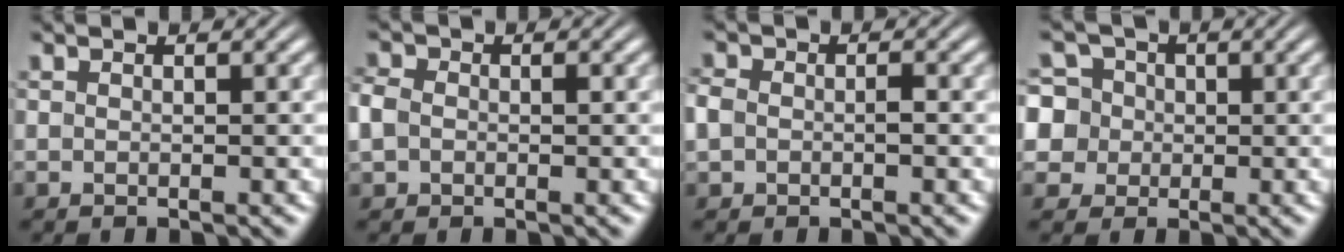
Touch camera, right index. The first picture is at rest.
{"total": 2.1, "force": [-0.3, 1.8, 1.1], "torque": [-0.041, -0.009, -0.001]}
{"total": 1.9, "force": [-0.4, 1.5, 1.0], "torque": [-0.033, -0.007, -0.002]}
{"total": 9.4, "force": [-0.7, 8.8, 3.2], "torque": [-0.099, -0.039, -0.007]}